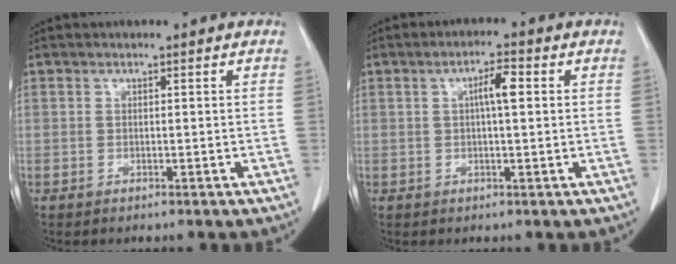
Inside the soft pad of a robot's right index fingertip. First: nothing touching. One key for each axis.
{"total": 3.7, "fx": 0.7, "fy": 0.6, "fz": 3.6, "tx": -0.064, "ty": 0.007, "tz": 0.009}